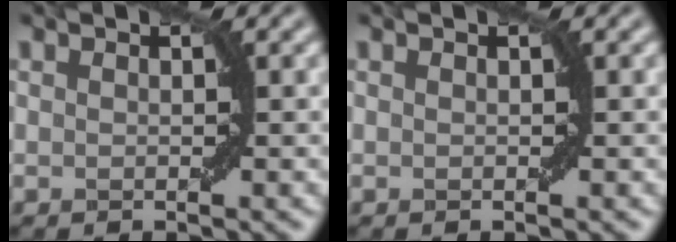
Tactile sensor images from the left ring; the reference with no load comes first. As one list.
[{"total": 0.0}]